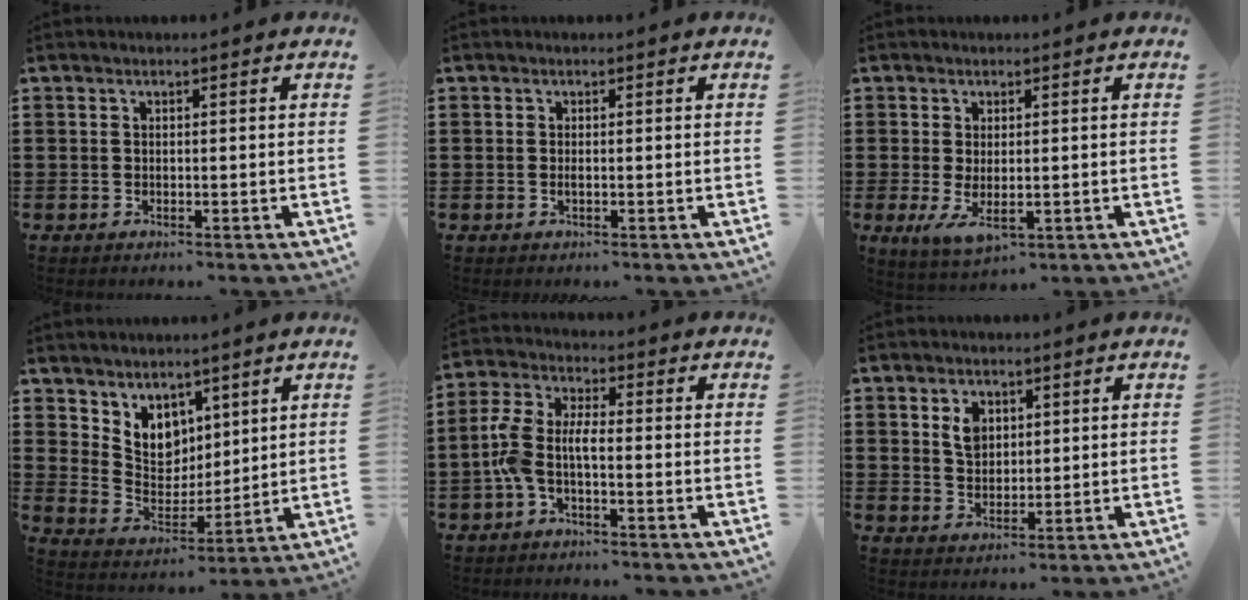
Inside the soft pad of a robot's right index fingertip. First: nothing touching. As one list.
[{"total": 0.7, "force": [-0.1, 0.2, 0.7], "torque": [-0.014, -0.004, -0.001]}, {"total": 4.1, "force": [-0.6, 1.9, 3.6], "torque": [-0.071, -0.008, -0.013]}, {"total": 6.5, "force": [4.3, 4.8, 1.0], "torque": [-0.047, -0.025, 0.083]}, {"total": 5.6, "force": [-1.7, 2.5, 4.7], "torque": [-0.127, -0.005, -0.043]}, {"total": 3.9, "force": [1.6, 2.7, 2.2], "torque": [-0.046, 0.007, 0.027]}]